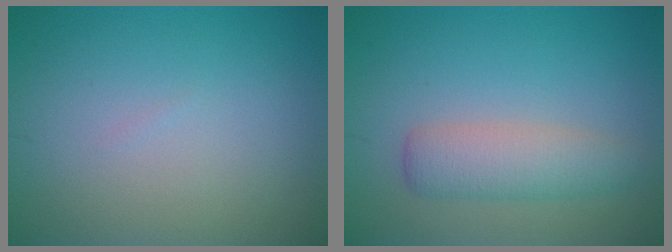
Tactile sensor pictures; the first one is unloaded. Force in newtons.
{"total": 3.4, "press": 3.4, "slide": 0.1}